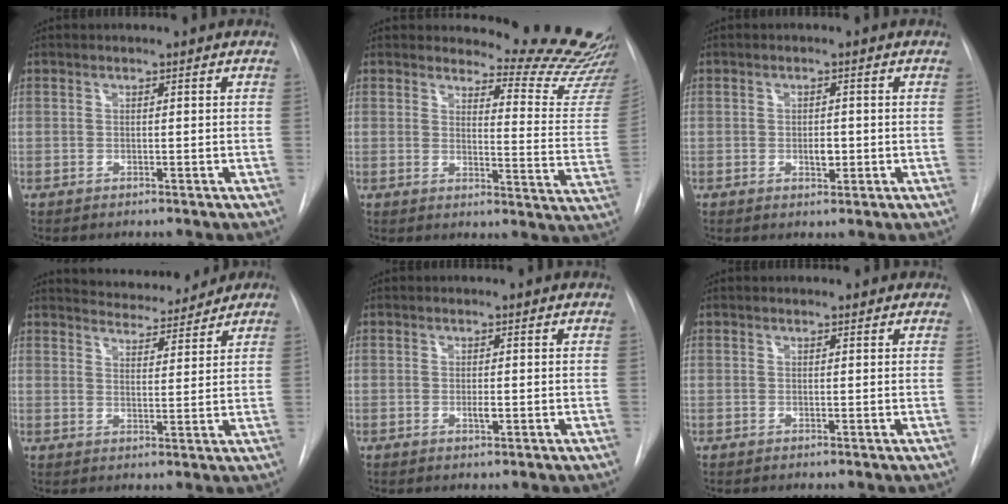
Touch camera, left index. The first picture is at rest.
{"total": 14.9, "force": [14.7, 0.6, 2.3], "torque": [-0.009, -0.149, 0.145]}
{"total": 2.1, "force": [-1.1, 1.0, 1.5], "torque": [-0.024, -0.007, -0.013]}
{"total": 7.8, "force": [7.4, 2.0, 1.5], "torque": [-0.020, -0.001, 0.103]}
{"total": 1.2, "force": [-0.9, 0.2, 0.8], "torque": [-0.015, -0.009, -0.014]}
{"total": 0.8, "force": [0.5, 0.6, 0.1], "torque": [0.001, 0.002, -0.002]}